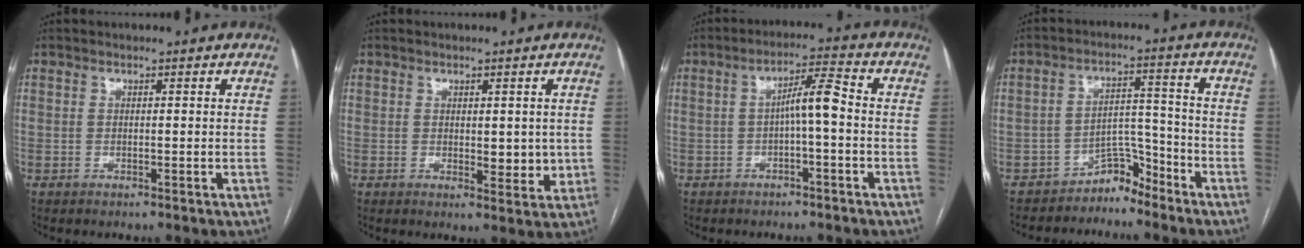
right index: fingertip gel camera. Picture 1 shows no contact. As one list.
[{"total": 4.0, "force": [0.0, 1.9, 3.5], "torque": [-0.043, -0.009, 0.004]}, {"total": 5.3, "force": [-0.6, 0.6, 5.2], "torque": [-0.084, 0.021, -0.009]}, {"total": 4.6, "force": [-4.2, 1.7, 0.3], "torque": [0.006, 0.029, -0.067]}]